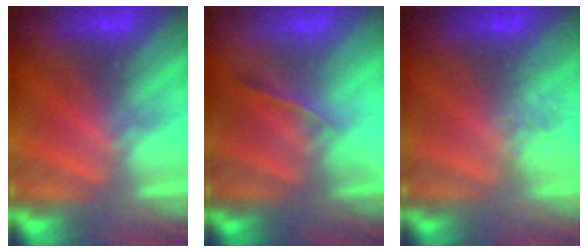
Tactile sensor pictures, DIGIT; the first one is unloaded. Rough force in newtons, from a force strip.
{"total": 1.2}
{"total": 2.4}